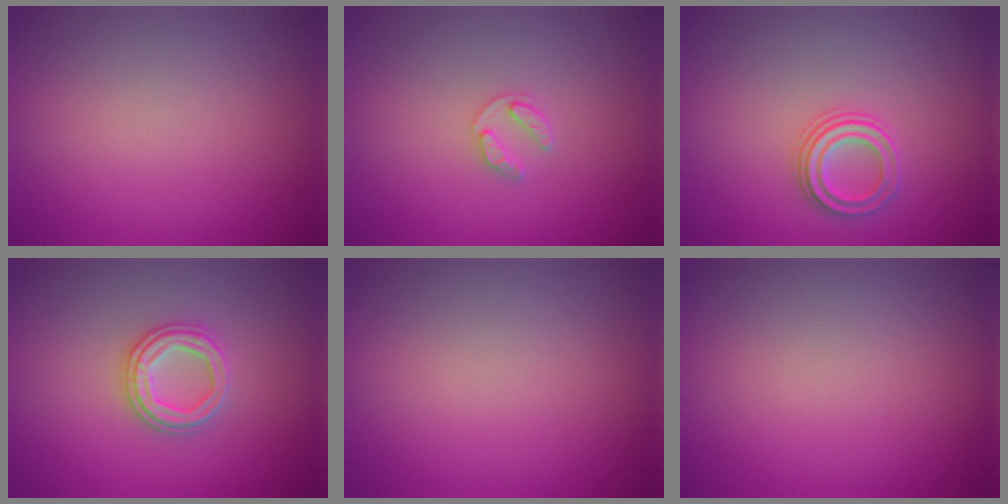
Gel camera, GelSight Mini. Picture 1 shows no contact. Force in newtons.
{"total": 1.3, "press": 1.3, "slide": 0.2}
{"total": 2.3, "press": 2.2, "slide": 0.8}
{"total": 3.1, "press": 2.8, "slide": 1.2}
{"total": 0.0}
{"total": 0.0}